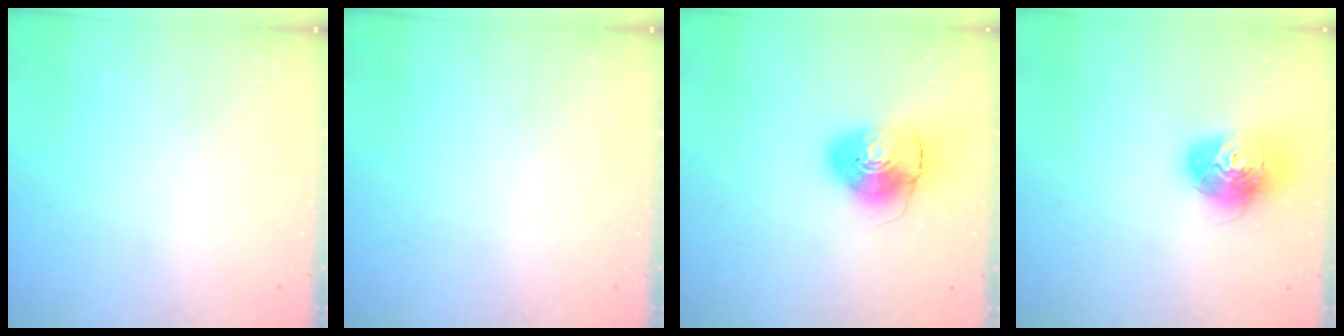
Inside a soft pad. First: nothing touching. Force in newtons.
{"total": 0.0}
{"total": 9.7, "press": 9.6, "slide": 1.4}
{"total": 15.2, "press": 15.2, "slide": 1.3}